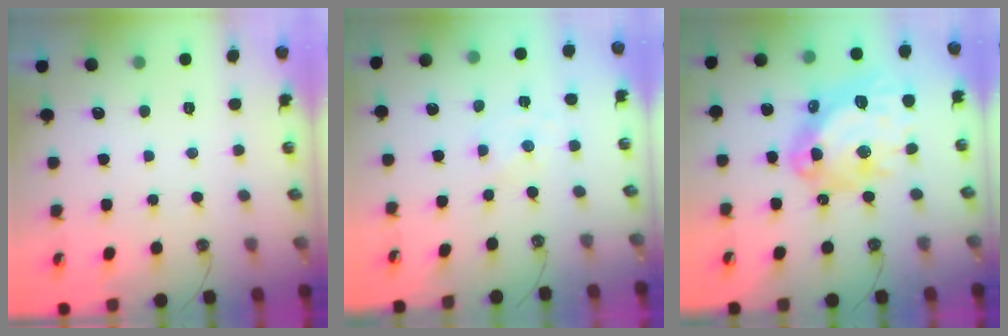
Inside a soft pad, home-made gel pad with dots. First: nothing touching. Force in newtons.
{"total": 0.0}
{"total": 20.4, "press": 20.3, "slide": 1.9}